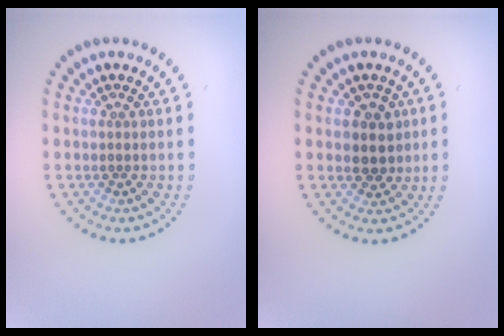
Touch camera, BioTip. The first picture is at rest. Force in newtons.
{"total": 2.6, "press": 2.4, "slide": 0.9}